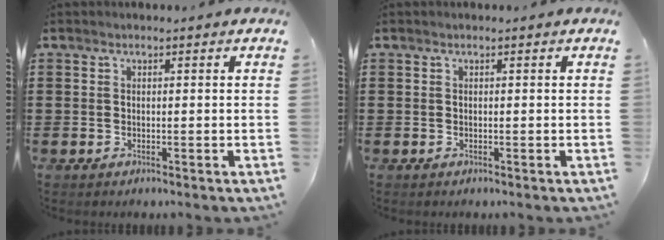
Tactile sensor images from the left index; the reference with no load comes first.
{"total": 0.0}